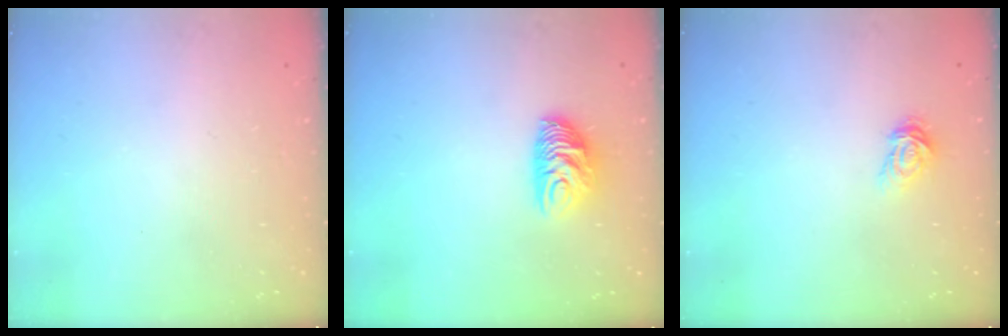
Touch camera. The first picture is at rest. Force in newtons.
{"total": 9.0, "press": 9.0, "slide": 0.6}
{"total": 3.5, "press": 3.4, "slide": 0.3}